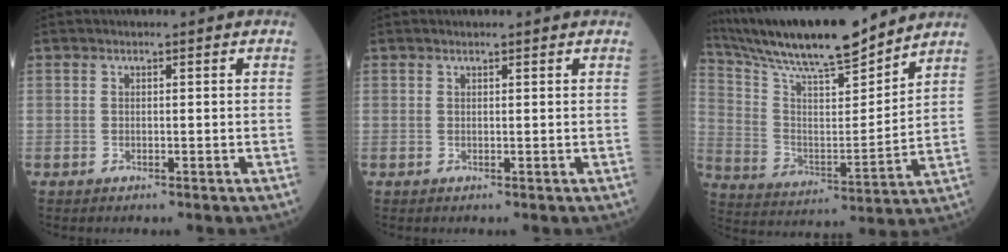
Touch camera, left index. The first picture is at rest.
{"total": 0.9, "force": [0.9, 0.0, 0.3], "torque": [-0.010, 0.007, 0.015]}
{"total": 18.9, "force": [16.7, 1.7, 8.7], "torque": [-0.172, 0.005, 0.292]}